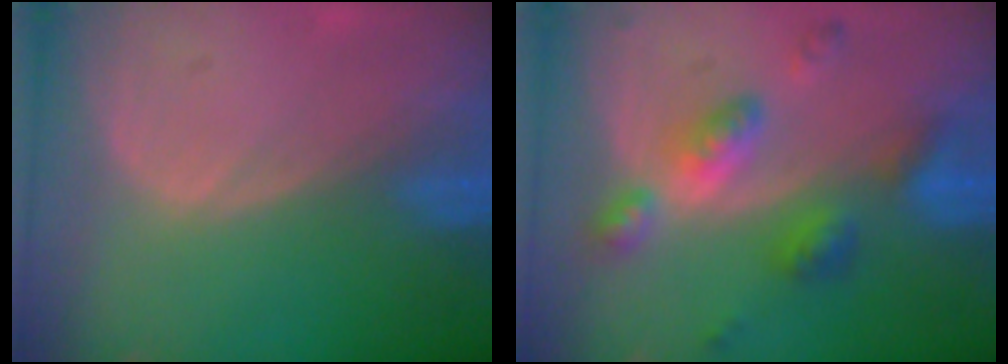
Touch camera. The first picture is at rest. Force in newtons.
{"total": 7.4, "press": 7.4, "slide": 0.5}